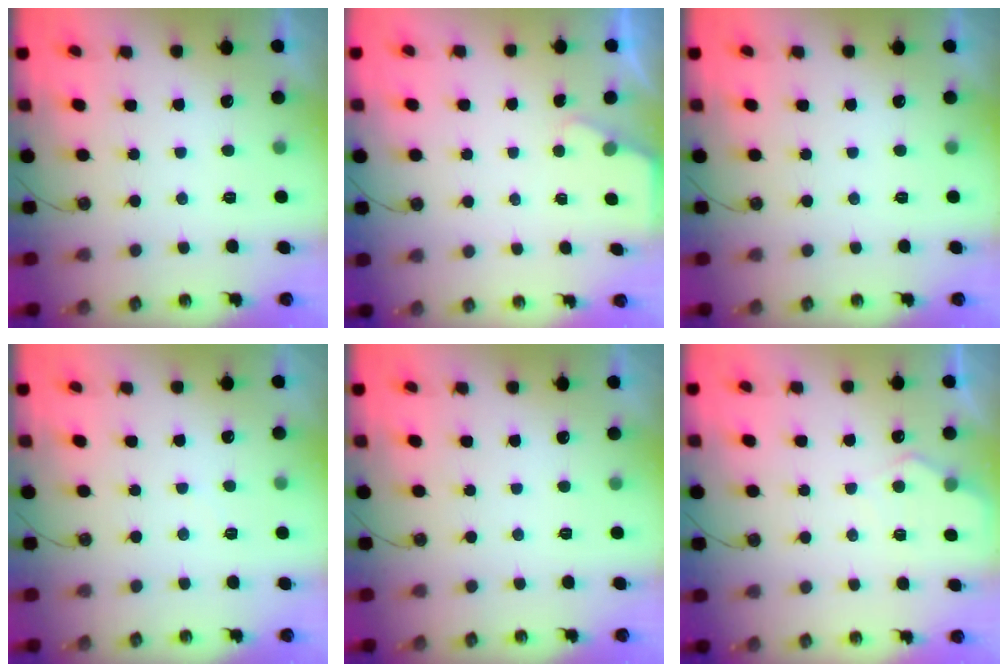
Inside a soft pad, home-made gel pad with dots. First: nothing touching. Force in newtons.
{"total": 1.5, "press": 1.5, "slide": 0.3}
{"total": 0.0}
{"total": 2.4, "press": 2.4, "slide": 0.4}
{"total": 0.0}
{"total": 5.3, "press": 5.2, "slide": 0.7}